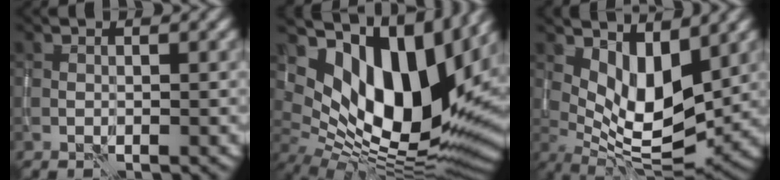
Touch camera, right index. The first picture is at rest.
{"total": 14.9, "force": [5.8, 7.5, 11.4], "torque": [-0.187, 0.001, 0.100]}
{"total": 6.6, "force": [2.4, 2.9, 5.4], "torque": [-0.094, -0.018, 0.048]}